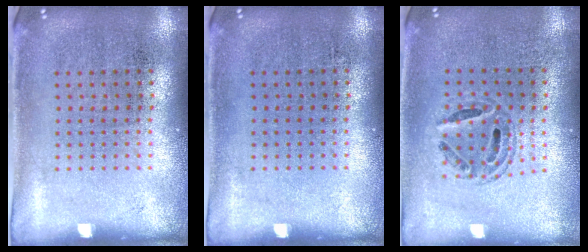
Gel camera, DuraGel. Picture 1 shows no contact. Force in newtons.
{"total": 0.0}
{"total": 0.8, "press": 0.8, "slide": 0.2}